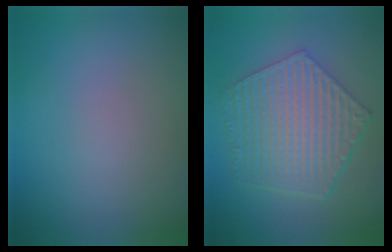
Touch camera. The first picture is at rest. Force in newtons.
{"total": 6.2, "press": 4.5, "slide": 4.2}